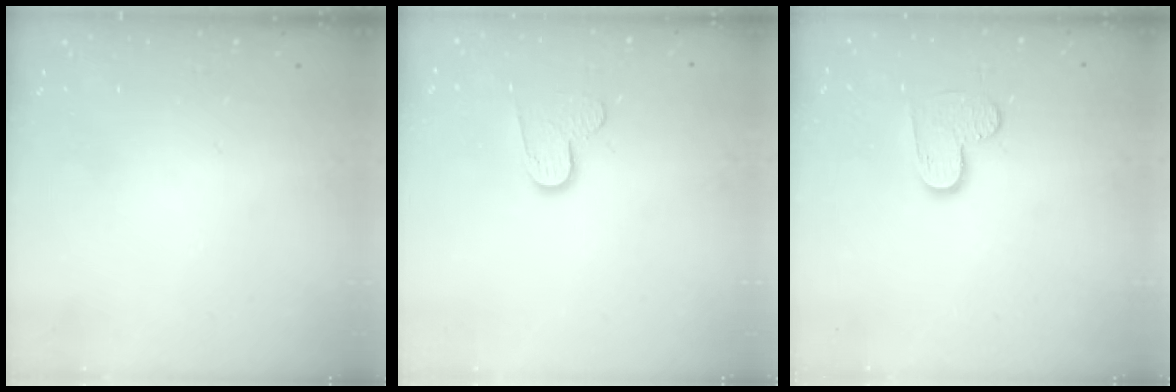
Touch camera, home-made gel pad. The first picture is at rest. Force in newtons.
{"total": 7.1, "press": 7.1, "slide": 0.5}
{"total": 6.3, "press": 6.3, "slide": 0.1}